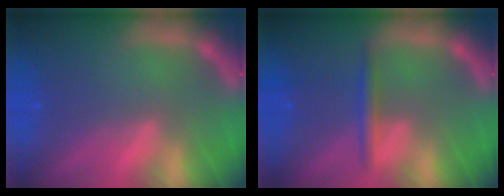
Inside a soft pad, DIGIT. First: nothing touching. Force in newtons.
{"total": 1.9}